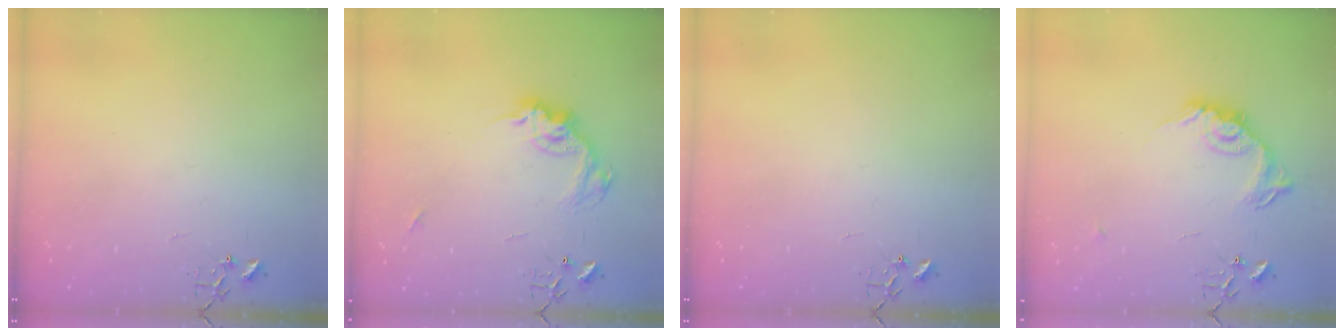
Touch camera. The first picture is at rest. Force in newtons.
{"total": 14.4, "press": 14.3, "slide": 1.1}
{"total": 0.0}
{"total": 14.2, "press": 14.2, "slide": 0.6}